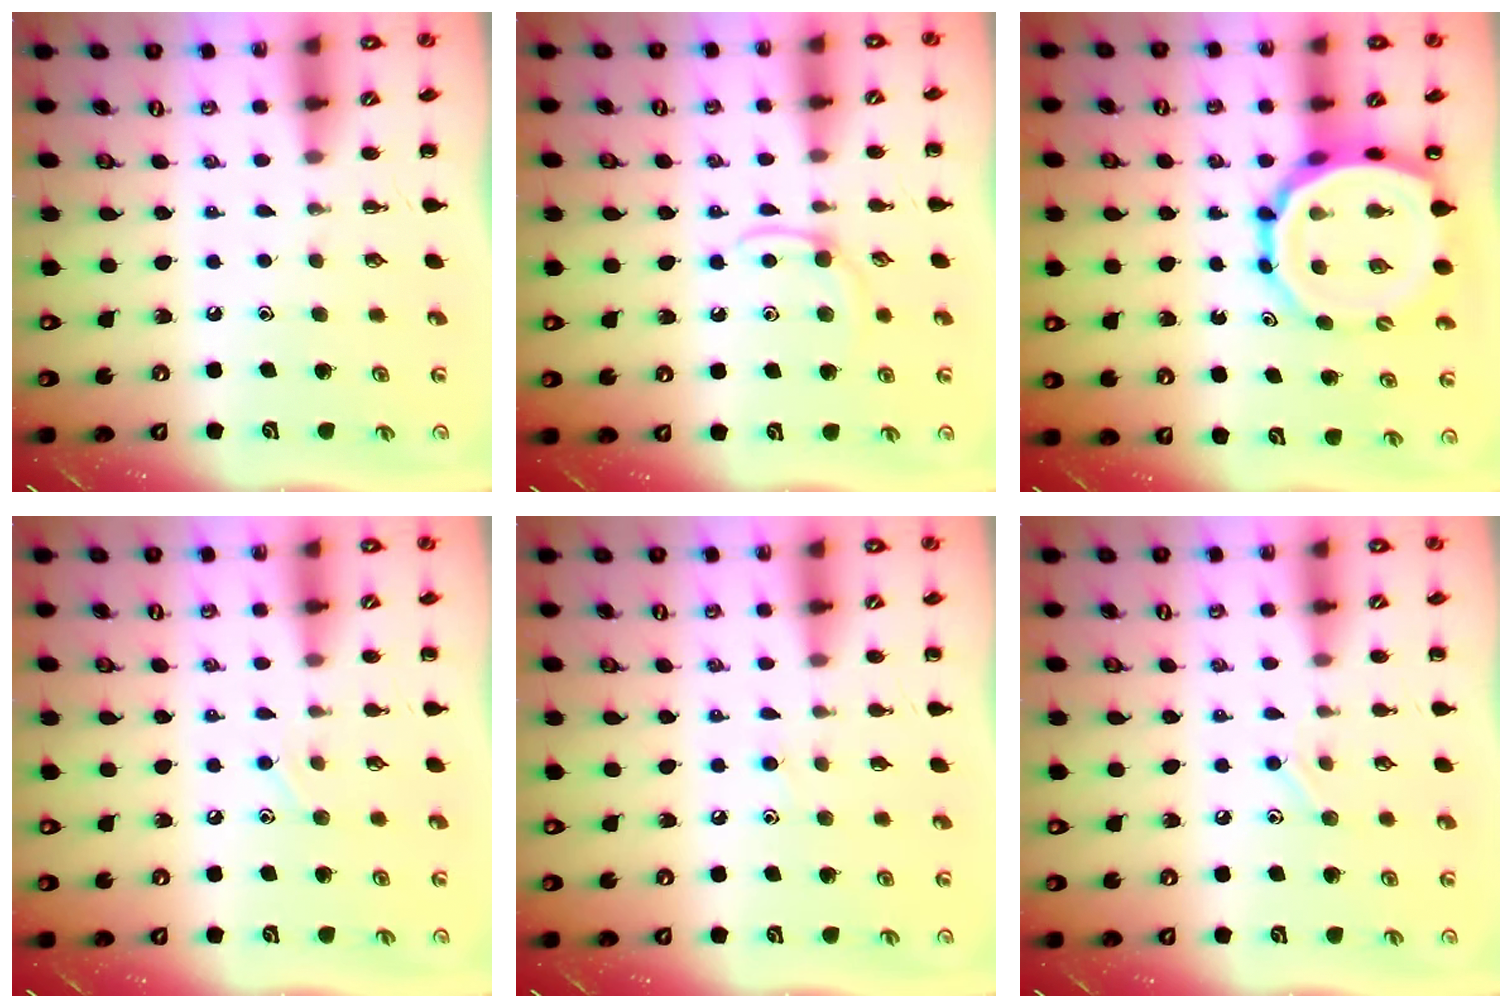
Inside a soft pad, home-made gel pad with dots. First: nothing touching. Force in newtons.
{"total": 4.6, "press": 4.4, "slide": 1.4}
{"total": 13.2, "press": 12.8, "slide": 3.5}
{"total": 6.2, "press": 5.9, "slide": 2.0}
{"total": 4.5, "press": 4.1, "slide": 1.9}
{"total": 7.3, "press": 7.0, "slide": 2.1}